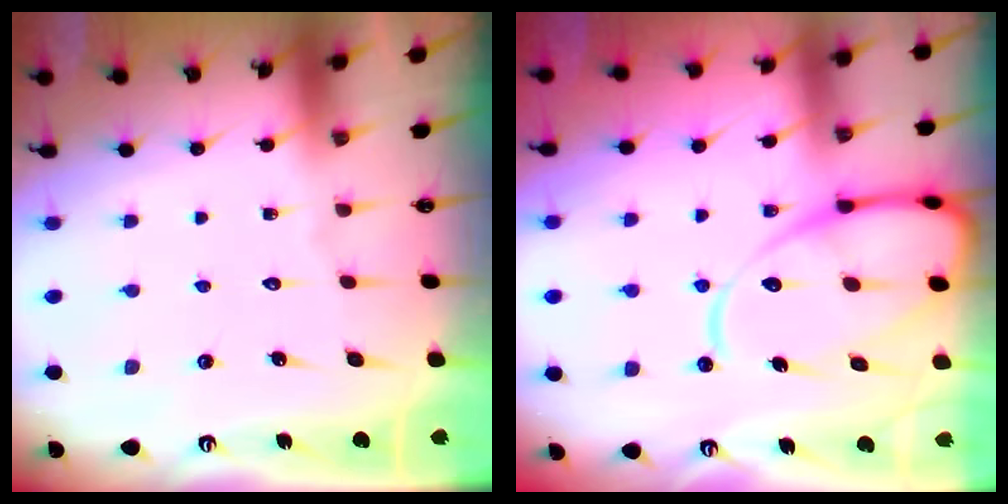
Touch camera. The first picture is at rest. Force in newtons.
{"total": 15.8, "press": 15.7, "slide": 1.8}